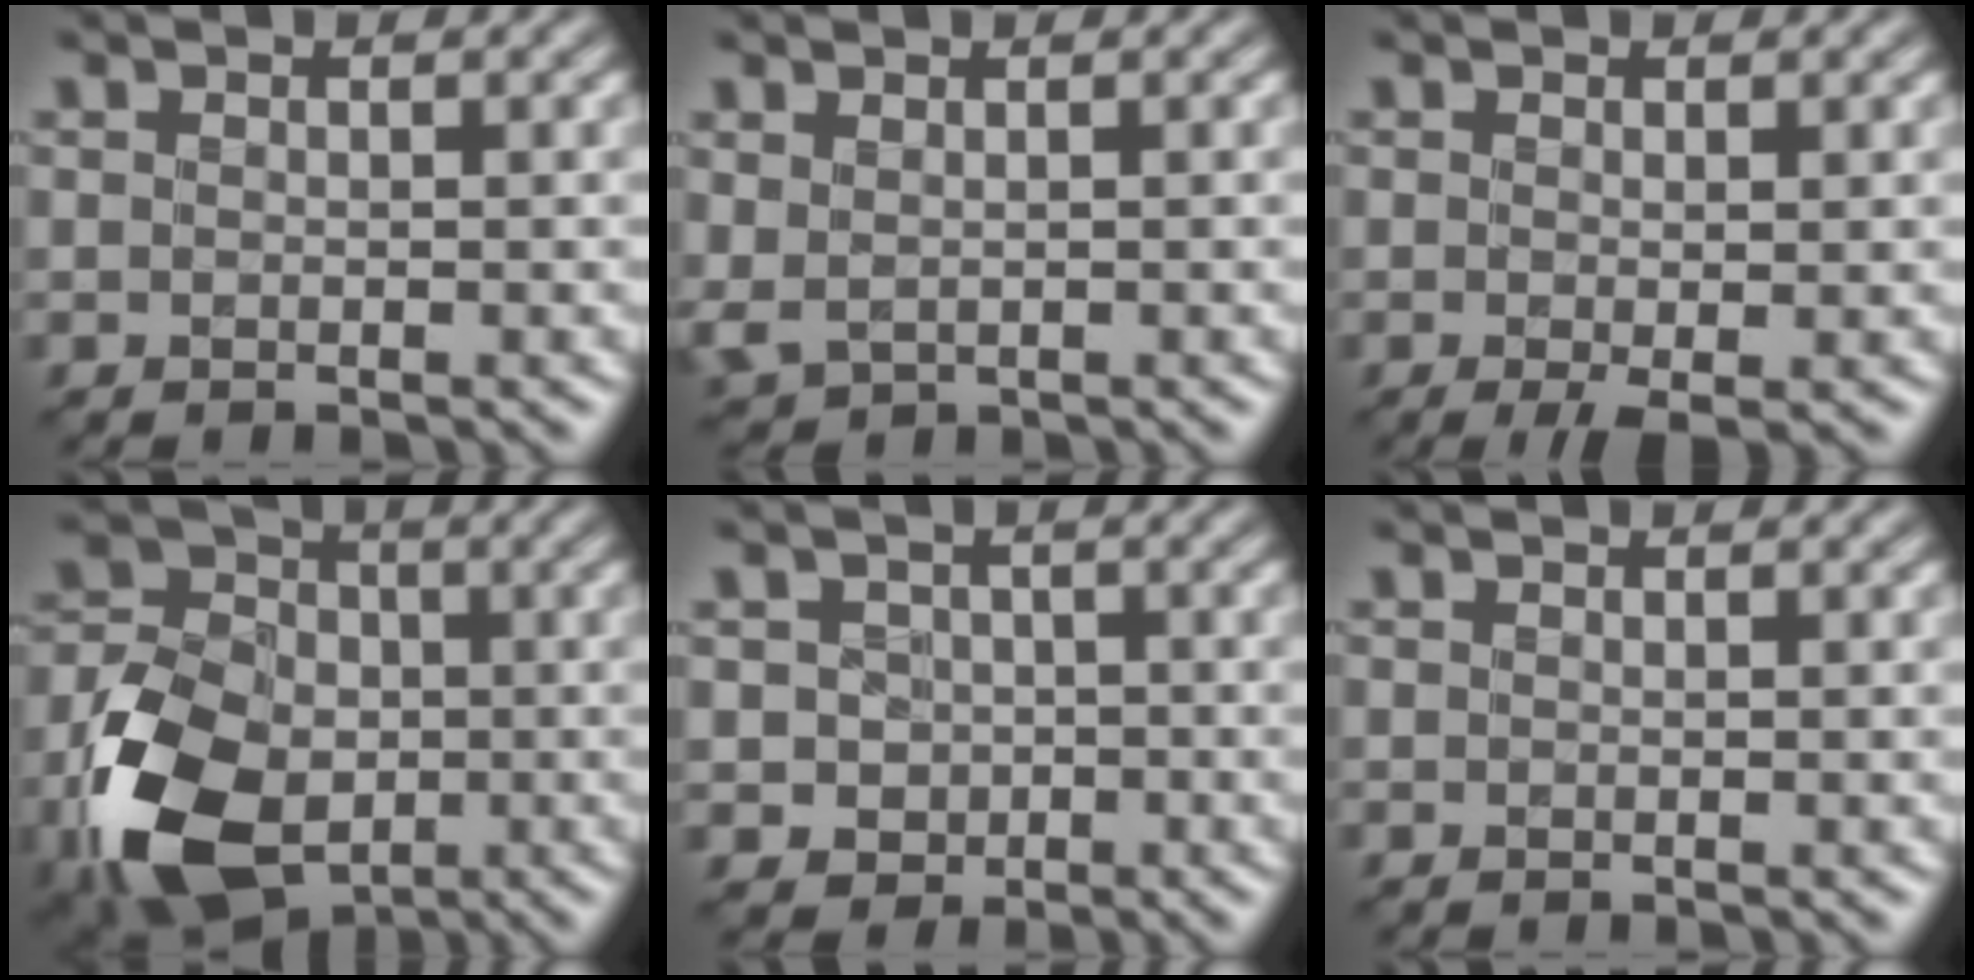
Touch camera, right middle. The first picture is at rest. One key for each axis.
{"total": 1.4, "fx": 0.6, "fy": 1.0, "fz": 0.8, "tx": -0.023, "ty": -0.006, "tz": 0.016}
{"total": 1.4, "fx": -0.3, "fy": 0.3, "fz": 1.4, "tx": -0.026, "ty": -0.008, "tz": -0.007}
{"total": 11.8, "fx": -4.5, "fy": 8.0, "fz": 7.5, "tx": -0.172, "ty": -0.020, "tz": -0.098}
{"total": 2.3, "fx": -0.3, "fy": 2.3, "fz": 0.4, "tx": 0.012, "ty": 0.000, "tz": -0.007}
{"total": 0.0}